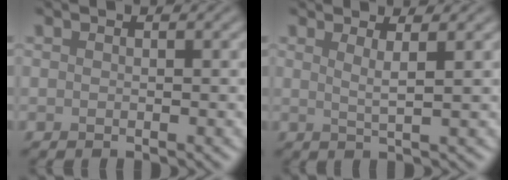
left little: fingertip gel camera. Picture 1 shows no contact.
{"total": 2.0, "force": [0.9, 0.4, 1.7], "torque": [-0.025, -0.002, 0.010]}